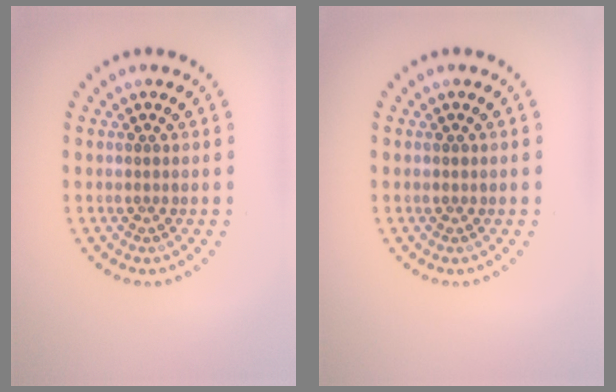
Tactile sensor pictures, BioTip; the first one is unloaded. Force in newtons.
{"total": 0.5, "press": 0.5, "slide": 0.0}